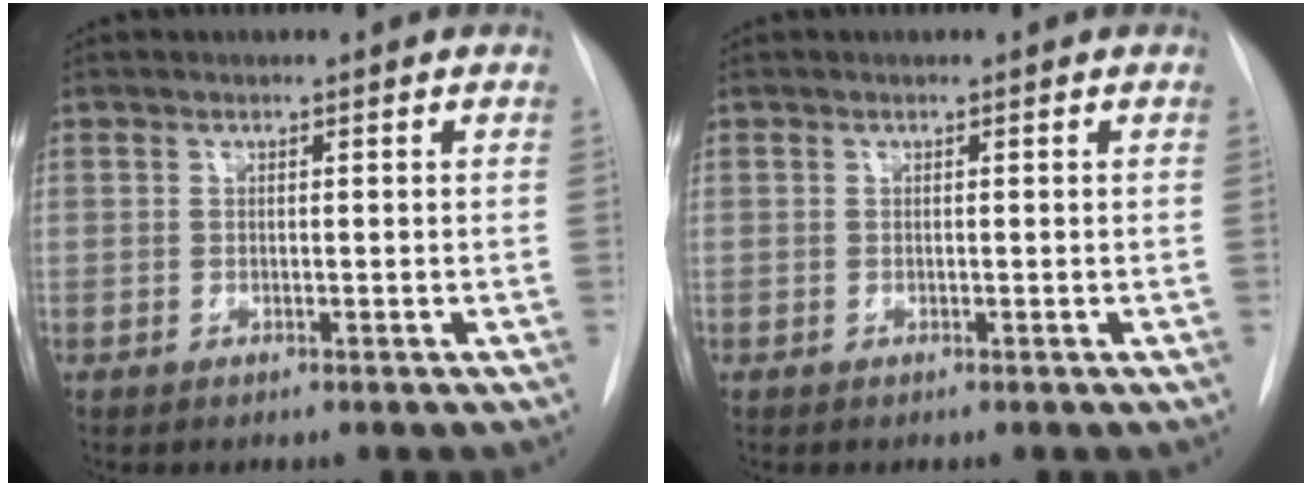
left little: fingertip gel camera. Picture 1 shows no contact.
{"total": 0.0}